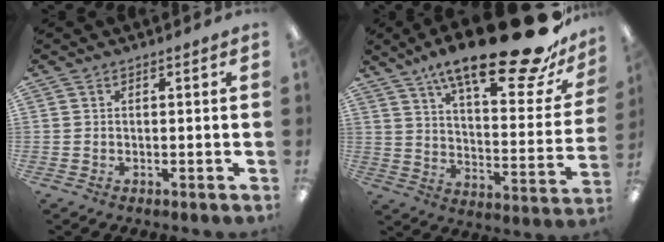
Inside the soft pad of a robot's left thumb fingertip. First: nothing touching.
{"total": 24.8, "force": [17.6, 6.2, 16.4], "torque": [-0.245, -0.122, 0.281]}